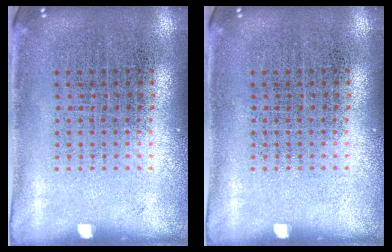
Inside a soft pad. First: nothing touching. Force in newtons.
{"total": 0.0}